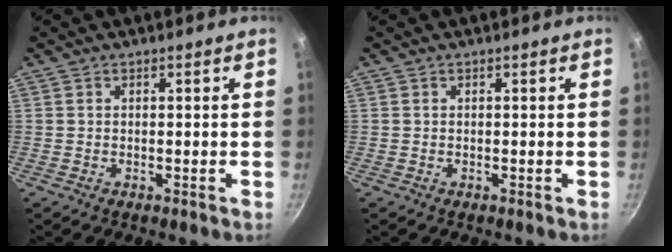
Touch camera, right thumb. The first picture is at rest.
{"total": 0.0}